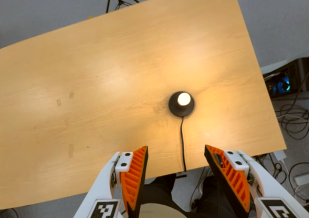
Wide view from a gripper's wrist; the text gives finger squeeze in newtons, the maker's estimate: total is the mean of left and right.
{"total": 0.0}